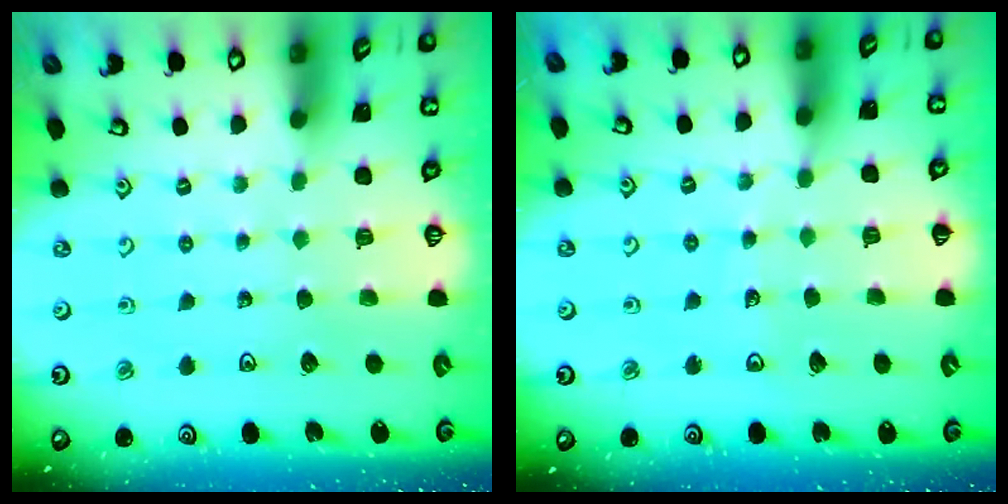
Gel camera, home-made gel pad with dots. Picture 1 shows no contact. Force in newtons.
{"total": 2.5, "press": 2.5, "slide": 0.2}